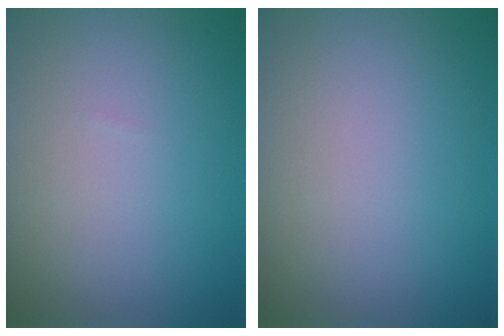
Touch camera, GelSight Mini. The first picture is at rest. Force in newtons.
{"total": 0.0}